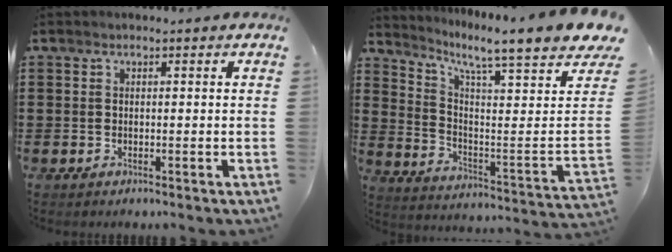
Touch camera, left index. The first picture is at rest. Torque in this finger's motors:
{"motor_torque": [0.26, 0.34, 0.70, 0.20]}